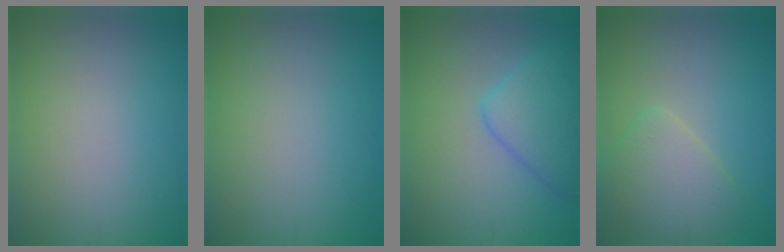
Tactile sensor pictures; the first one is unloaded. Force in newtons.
{"total": 0.0}
{"total": 4.5, "press": 4.5, "slide": 0.1}
{"total": 3.6, "press": 3.6, "slide": 0.2}